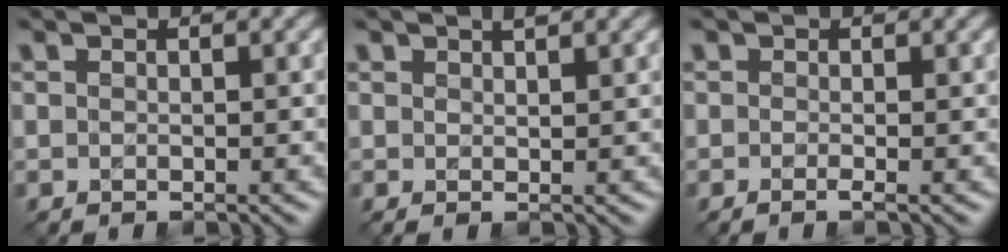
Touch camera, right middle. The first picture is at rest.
{"total": 1.6, "force": [1.1, 0.4, 1.2], "torque": [-0.010, 0.004, 0.013]}
{"total": 0.8, "force": [0.0, 0.2, 0.8], "torque": [-0.011, -0.002, -0.006]}